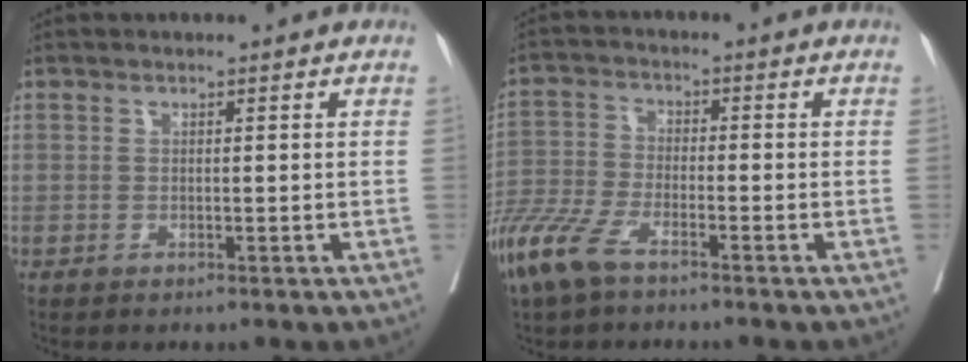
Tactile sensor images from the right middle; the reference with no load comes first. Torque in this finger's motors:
{"motor_torque": [1.16, -0.98, 0.57, 0.17]}